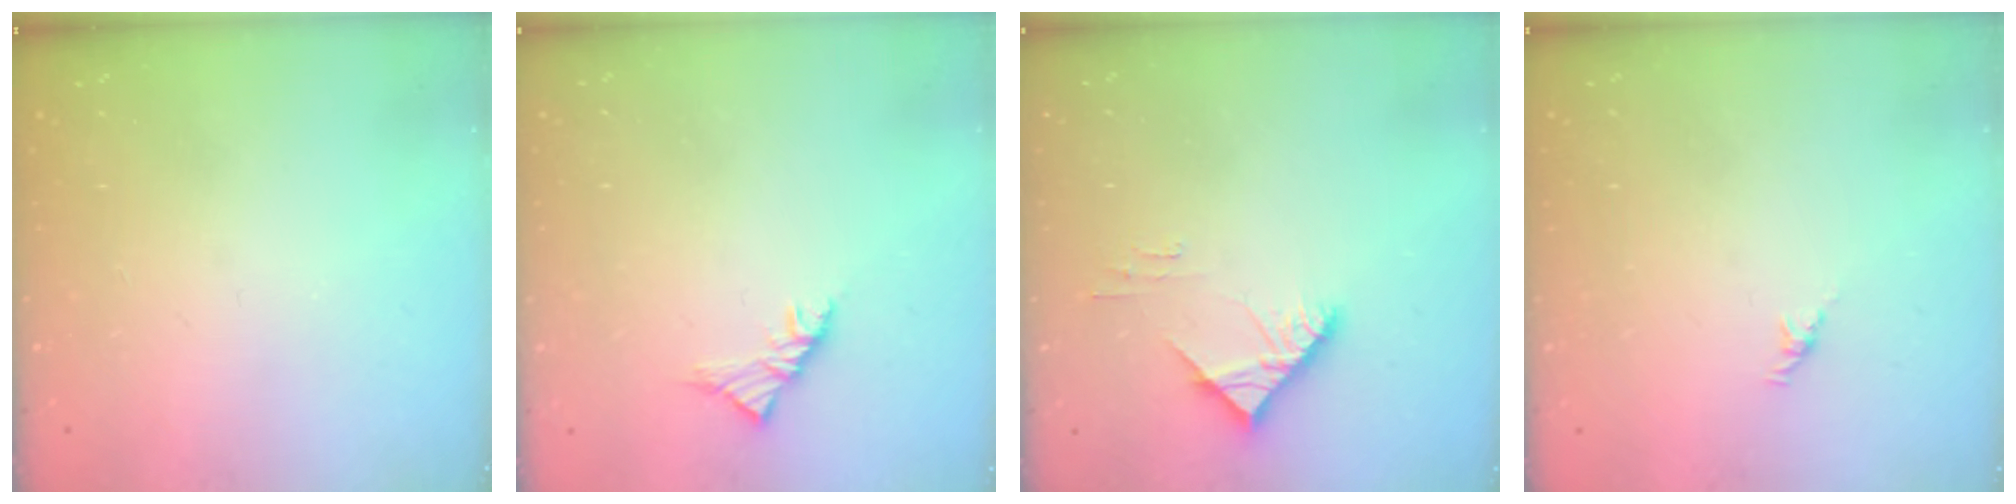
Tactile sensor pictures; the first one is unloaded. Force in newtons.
{"total": 3.5, "press": 3.4, "slide": 1.1}
{"total": 5.2, "press": 5.1, "slide": 0.7}
{"total": 2.1, "press": 2.0, "slide": 0.7}